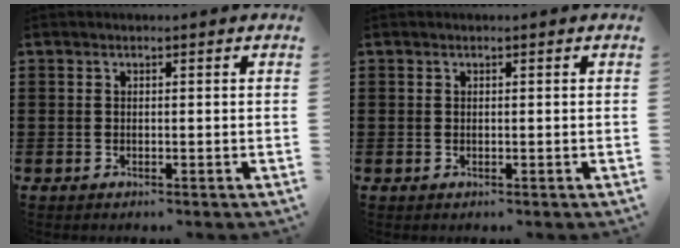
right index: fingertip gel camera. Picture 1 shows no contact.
{"total": 0.0}